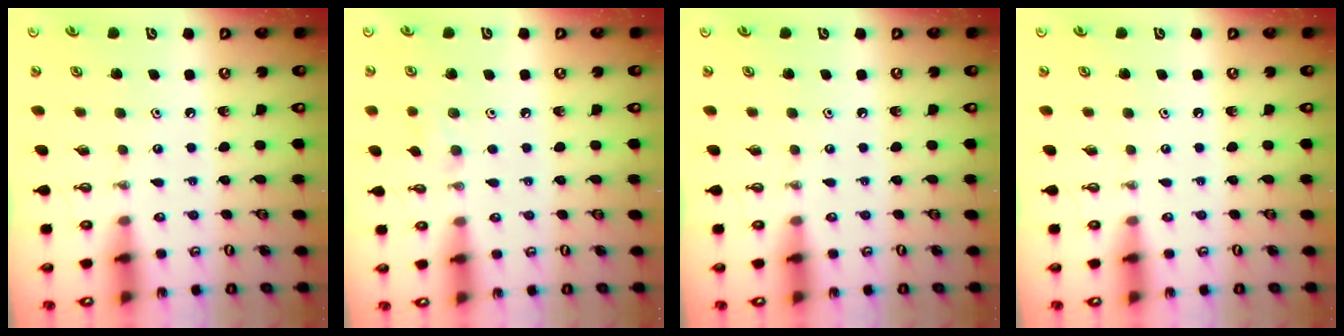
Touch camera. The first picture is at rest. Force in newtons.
{"total": 6.8, "press": 6.8, "slide": 1.0}
{"total": 0.0}
{"total": 0.0}